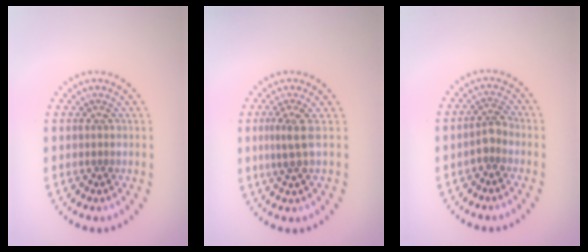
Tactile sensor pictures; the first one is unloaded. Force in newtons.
{"total": 2.1, "press": 1.5, "slide": 1.5}
{"total": 1.7, "press": 1.4, "slide": 1.0}